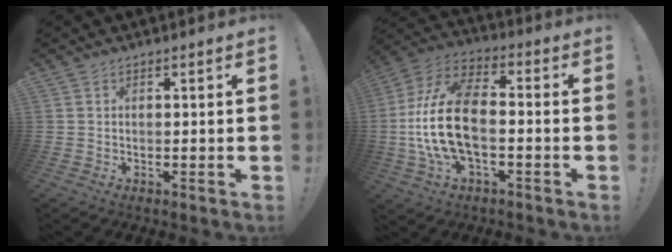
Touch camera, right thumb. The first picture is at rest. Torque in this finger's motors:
{"motor_torque": [0.22, 1.01, 2.23, -0.54, 0.37]}